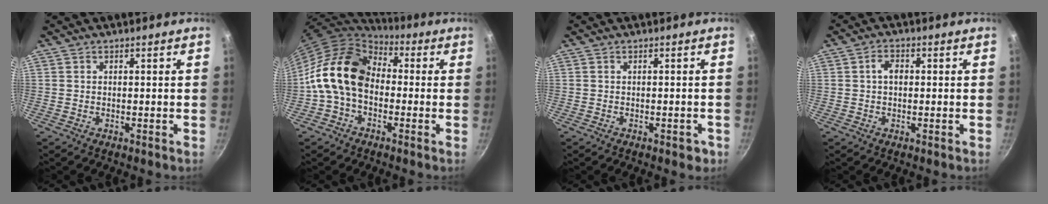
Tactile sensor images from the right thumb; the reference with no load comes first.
{"total": 15.2, "force": [-0.8, 10.9, 10.6], "torque": [-0.165, 0.040, -0.035]}
{"total": 2.2, "force": [-1.1, 1.2, 1.5], "torque": [-0.004, 0.014, -0.004]}
{"total": 3.1, "force": [0.3, 2.1, 2.2], "torque": [-0.030, 0.008, 0.000]}